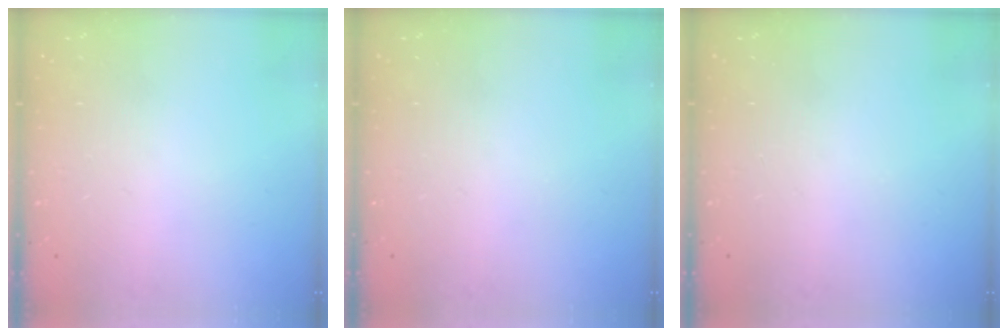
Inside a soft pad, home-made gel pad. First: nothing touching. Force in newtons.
{"total": 0.0}
{"total": 0.0}